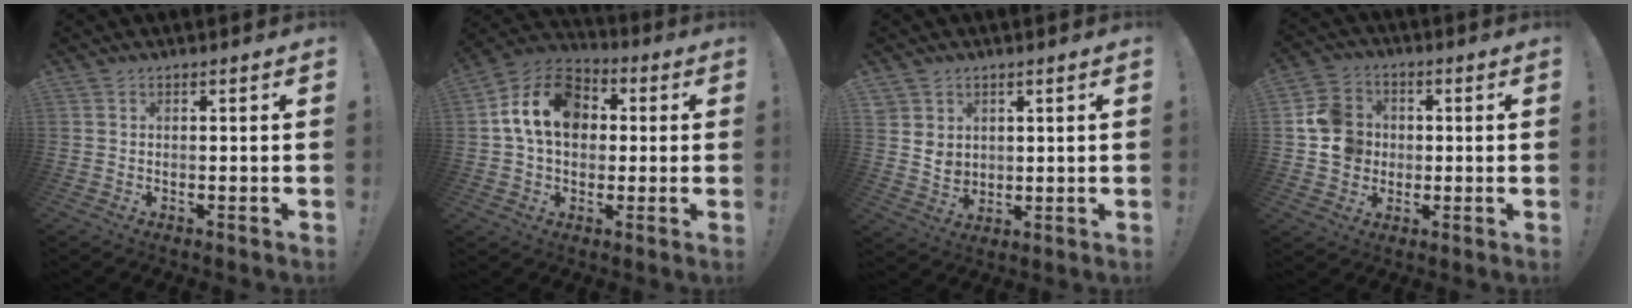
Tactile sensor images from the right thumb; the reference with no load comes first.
{"total": 15.7, "force": [3.4, 11.6, 9.9], "torque": [-0.160, 0.013, 0.068]}
{"total": 5.3, "force": [2.9, 4.3, 0.9], "torque": [-0.018, -0.021, 0.059]}
{"total": 11.4, "force": [0.4, 10.7, 4.0], "torque": [-0.055, 0.008, 0.014]}